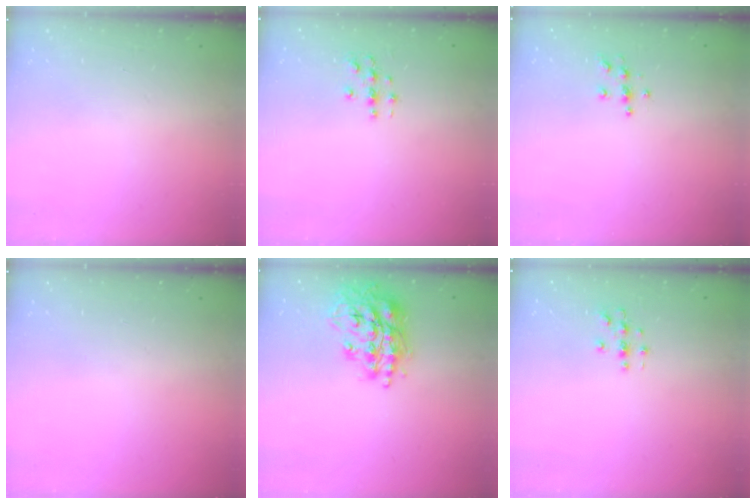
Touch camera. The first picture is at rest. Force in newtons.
{"total": 2.8, "press": 2.8, "slide": 0.3}
{"total": 6.2, "press": 6.1, "slide": 0.6}
{"total": 0.0}
{"total": 17.1, "press": 17.0, "slide": 1.4}
{"total": 2.9, "press": 2.9, "slide": 0.3}